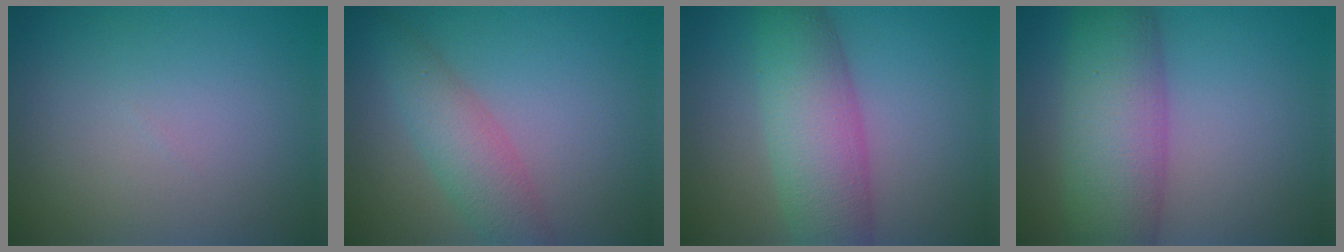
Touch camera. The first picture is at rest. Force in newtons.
{"total": 3.8, "press": 3.8, "slide": 0.1}
{"total": 6.9, "press": 6.9, "slide": 0.2}
{"total": 8.5, "press": 8.5, "slide": 0.2}